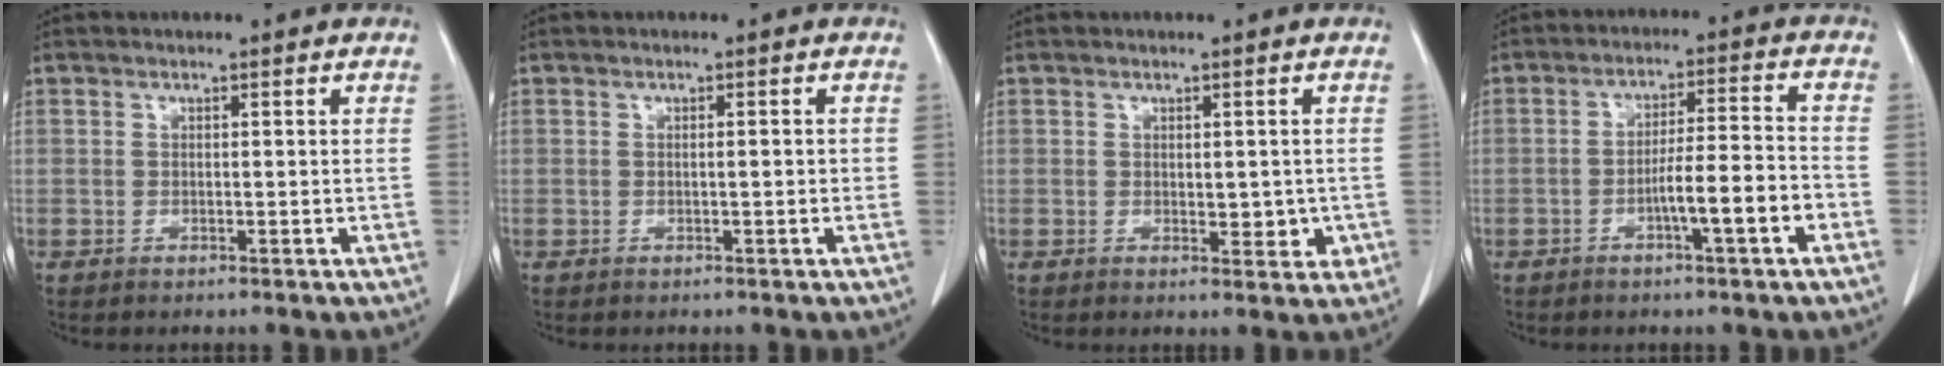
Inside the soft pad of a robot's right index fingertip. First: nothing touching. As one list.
[{"total": 1.2, "force": [-0.2, 0.2, 1.1], "torque": [-0.016, 0.001, 0.000]}, {"total": 3.4, "force": [-0.4, 1.8, 2.9], "torque": [-0.030, -0.005, 0.002]}, {"total": 7.9, "force": [-3.3, 0.2, 7.2], "torque": [-0.118, 0.012, -0.052]}]